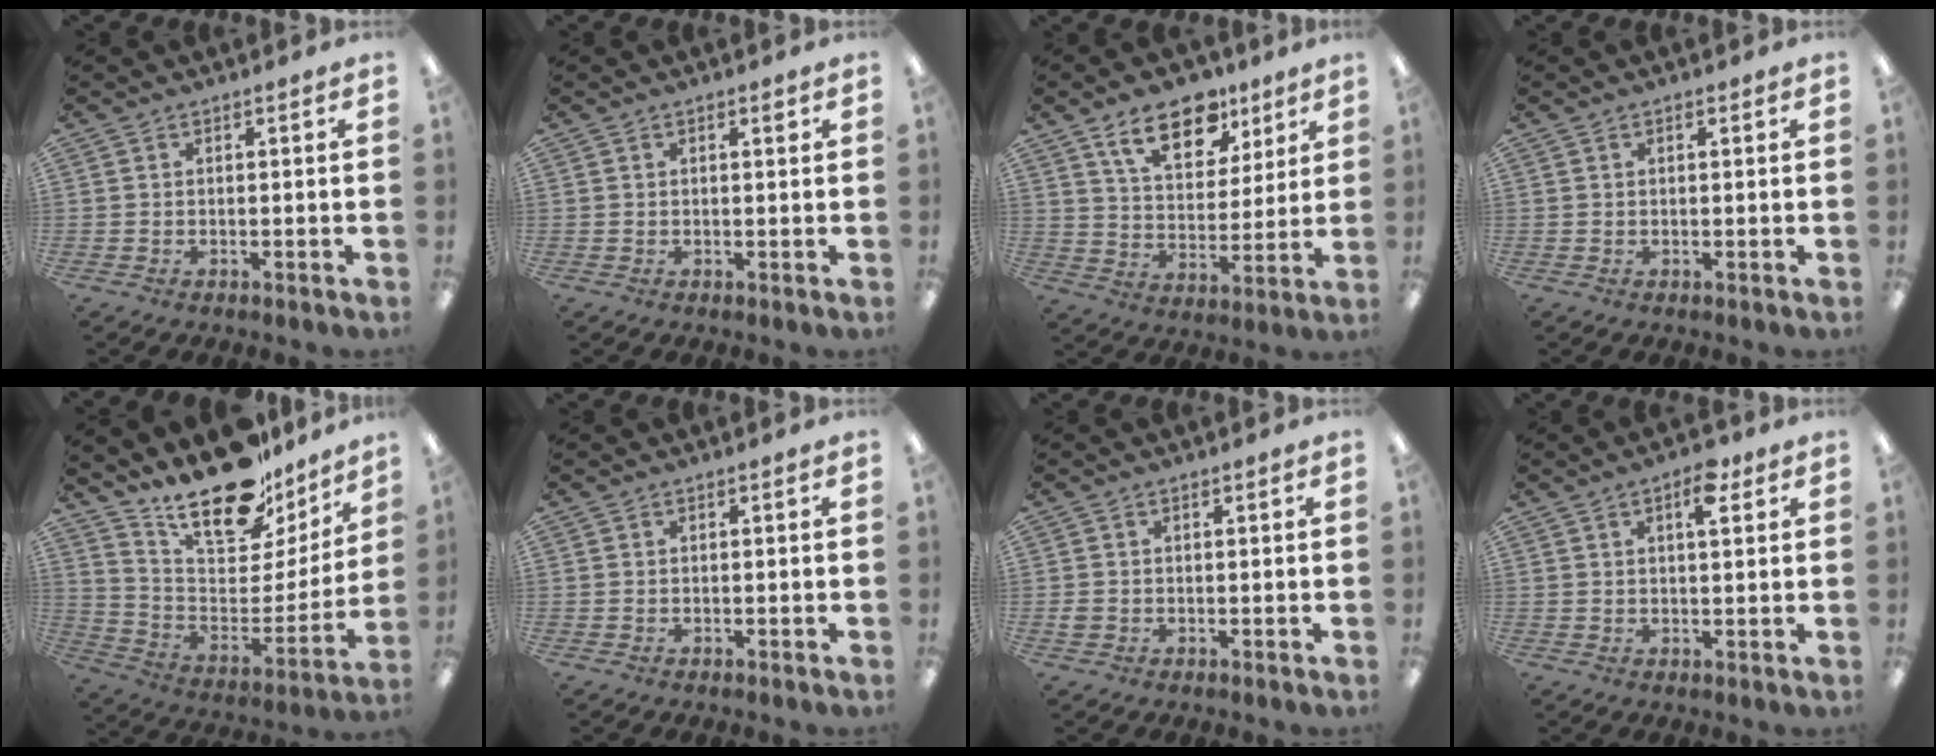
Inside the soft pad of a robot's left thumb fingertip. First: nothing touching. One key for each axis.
{"total": 1.0, "fx": 0.6, "fy": 0.3, "fz": 0.8, "tx": -0.008, "ty": 0.000, "tz": 0.007}
{"total": 15.1, "fx": 9.9, "fy": 8.2, "fz": 7.9, "tx": -0.120, "ty": -0.041, "tz": 0.174}
{"total": 0.6, "fx": 0.4, "fy": 0.4, "fz": 0.4, "tx": 0.001, "ty": 0.002, "tz": 0.004}
{"total": 22.3, "fx": 17.9, "fy": 8.9, "fz": 9.8, "tx": -0.147, "ty": -0.131, "tz": 0.311}
{"total": 0.0}
{"total": 1.4, "fx": 0.0, "fy": 1.2, "fz": 0.6, "tx": -0.011, "ty": 0.005, "tz": -0.002}
{"total": 6.0, "fx": 3.1, "fy": 2.4, "fz": 4.5, "tx": -0.058, "ty": -0.008, "tz": 0.045}